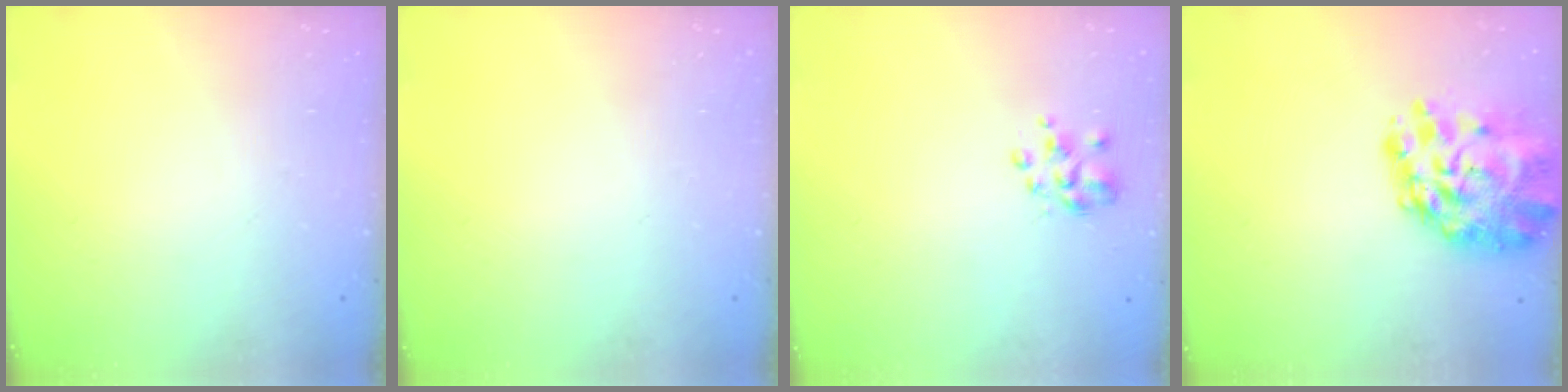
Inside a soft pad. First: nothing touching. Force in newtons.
{"total": 0.0}
{"total": 2.6, "press": 2.5, "slide": 0.8}
{"total": 13.1, "press": 12.4, "slide": 4.4}